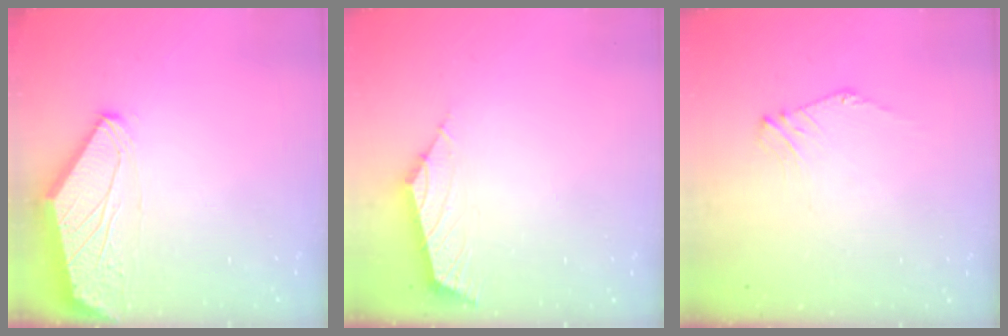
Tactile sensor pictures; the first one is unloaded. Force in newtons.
{"total": 3.0, "press": 2.9, "slide": 0.8}
{"total": 1.6, "press": 1.5, "slide": 0.5}